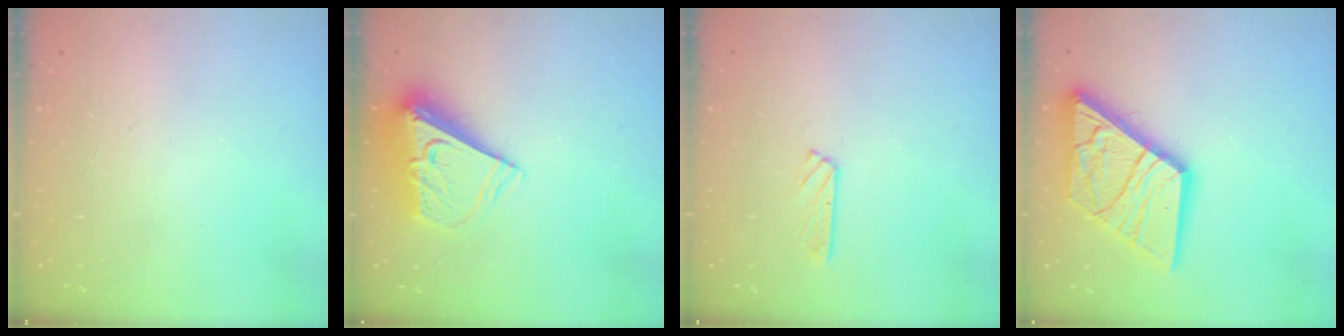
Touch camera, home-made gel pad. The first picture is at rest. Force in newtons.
{"total": 8.9, "press": 8.8, "slide": 1.2}
{"total": 5.5, "press": 5.5, "slide": 0.3}
{"total": 20.2, "press": 20.0, "slide": 2.4}